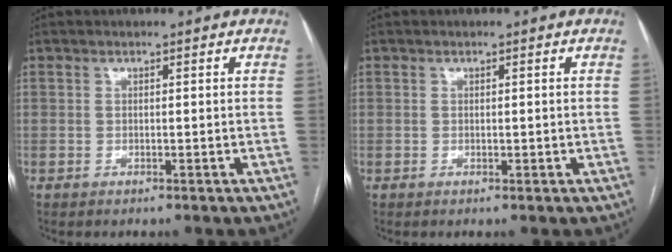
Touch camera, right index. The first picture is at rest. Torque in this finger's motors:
{"motor_torque": [-0.40, 0.55, 0.00, 0.01]}